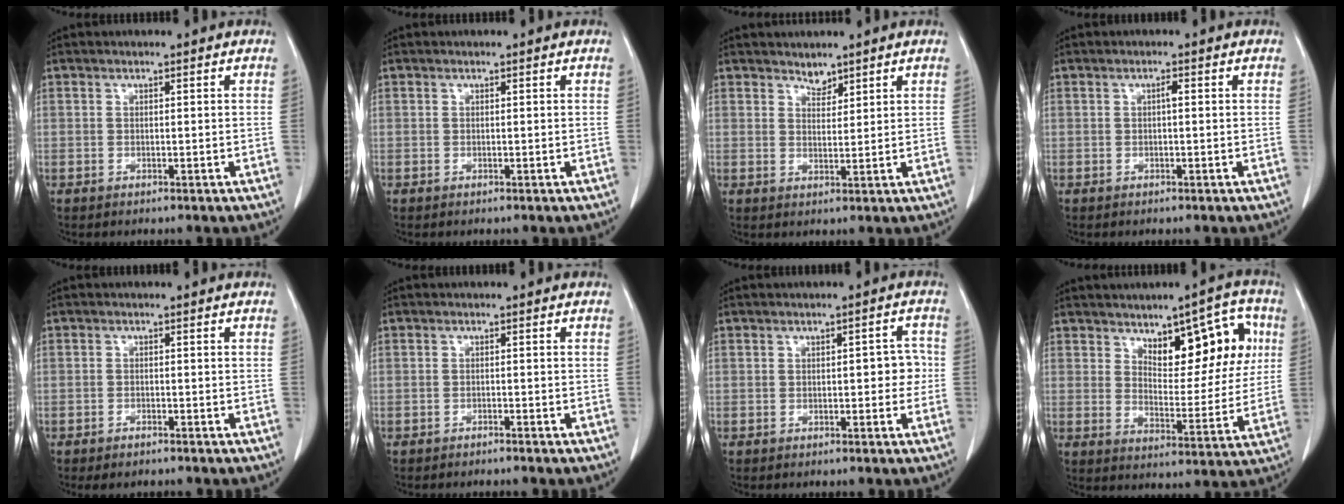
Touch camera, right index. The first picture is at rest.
{"total": 0.0}
{"total": 2.1, "force": [1.8, 0.8, 0.3], "torque": [-0.001, -0.003, 0.032]}
{"total": 0.8, "force": [0.0, 0.1, 0.8], "torque": [-0.013, 0.002, 0.001]}
{"total": 2.0, "force": [-1.7, 0.6, 1.0], "torque": [-0.016, -0.002, -0.021]}
{"total": 1.7, "force": [-1.5, 0.0, 0.7], "torque": [-0.012, 0.000, -0.018]}
{"total": 3.1, "force": [-0.2, 1.5, 2.7], "torque": [-0.025, 0.015, -0.002]}
{"total": 11.7, "force": [4.8, 5.0, 9.4], "torque": [-0.117, 0.018, 0.076]}